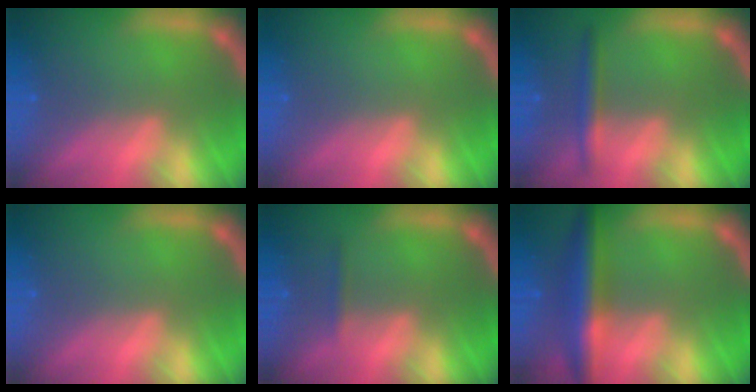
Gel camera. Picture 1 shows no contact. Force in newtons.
{"total": 0.0}
{"total": 2.4}
{"total": 0.0}
{"total": 0.9}
{"total": 6.0}